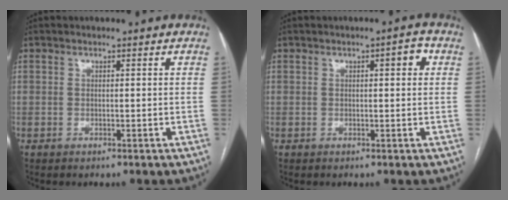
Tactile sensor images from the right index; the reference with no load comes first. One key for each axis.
{"total": 2.5, "fx": 0.8, "fy": 0.7, "fz": 2.3, "tx": -0.029, "ty": 0.005, "tz": 0.008}